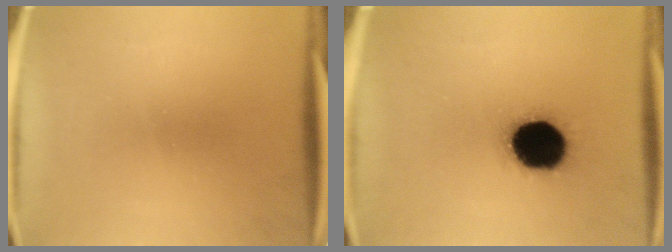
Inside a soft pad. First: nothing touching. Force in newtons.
{"total": 19.6}